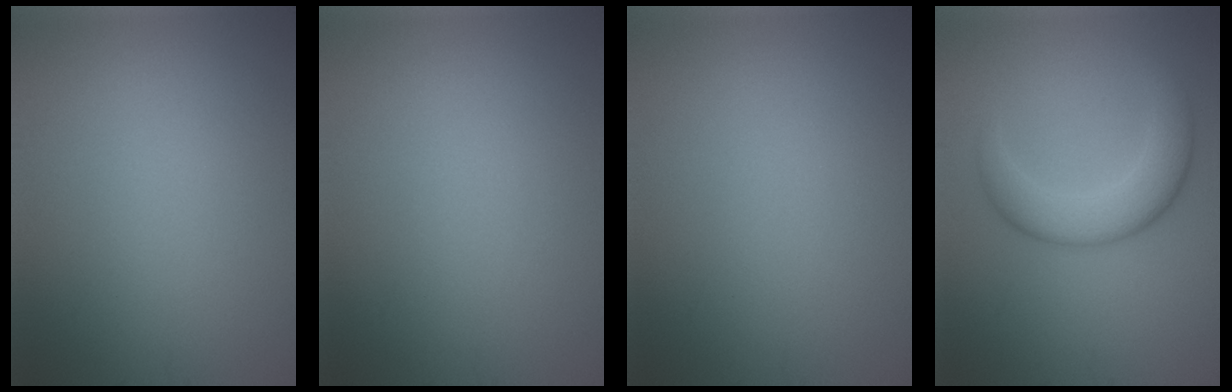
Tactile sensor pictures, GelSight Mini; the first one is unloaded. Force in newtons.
{"total": 0.0}
{"total": 0.0}
{"total": 4.6, "press": 4.6, "slide": 0.1}